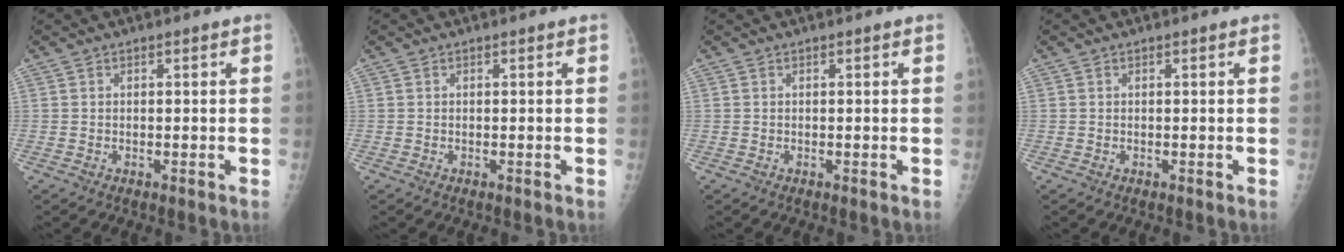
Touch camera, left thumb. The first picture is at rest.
{"total": 0.0}
{"total": 0.0}
{"total": 0.0}